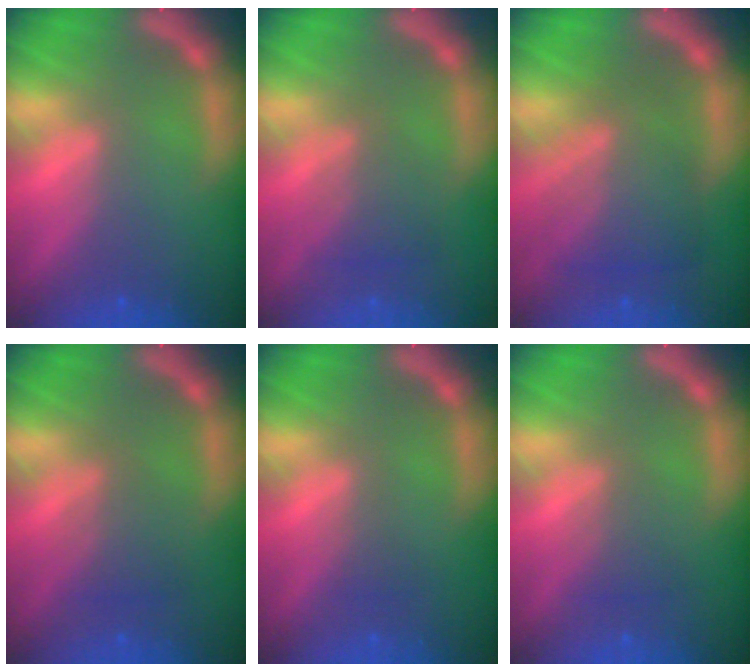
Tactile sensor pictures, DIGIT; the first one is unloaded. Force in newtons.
{"total": 3.0}
{"total": 6.5}
{"total": 2.5}
{"total": 1.0}
{"total": 2.0}